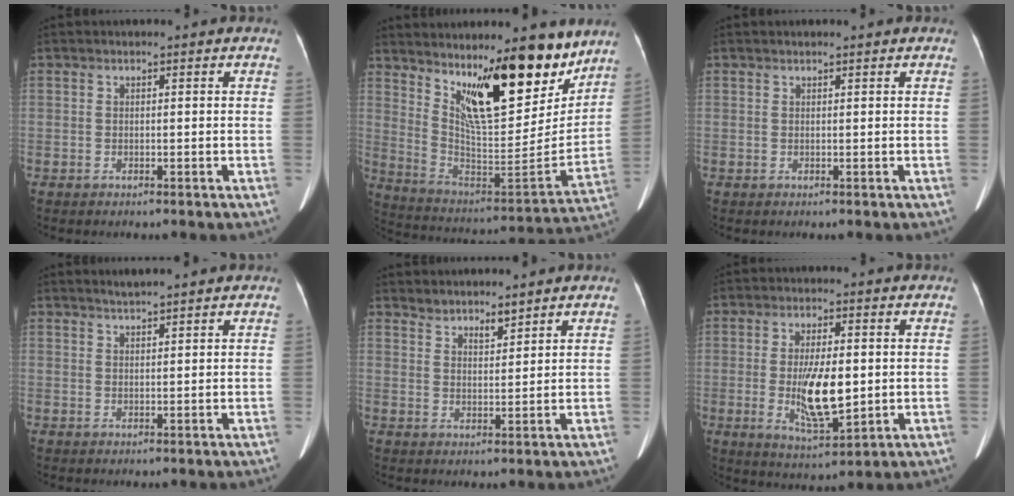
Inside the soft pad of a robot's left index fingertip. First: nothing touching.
{"total": 18.3, "force": [12.5, 4.7, 12.6], "torque": [-0.186, -0.029, 0.214]}
{"total": 0.6, "force": [0.5, 0.0, 0.3], "torque": [-0.006, 0.007, 0.011]}
{"total": 2.3, "force": [2.1, -0.4, 0.9], "torque": [-0.016, 0.011, 0.040]}
{"total": 3.5, "force": [3.3, 0.8, 0.6], "torque": [-0.002, 0.010, 0.057]}
{"total": 9.2, "force": [-0.6, 2.8, 8.7], "torque": [-0.168, -0.015, -0.006]}